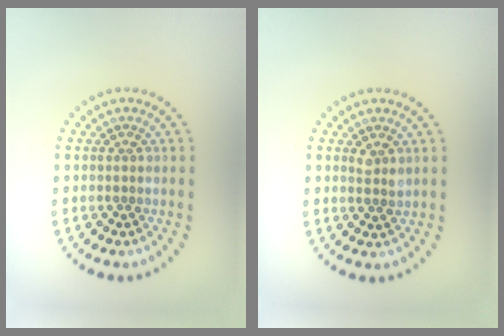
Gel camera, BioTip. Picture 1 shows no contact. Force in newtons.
{"total": 1.2, "press": 1.1, "slide": 0.3}